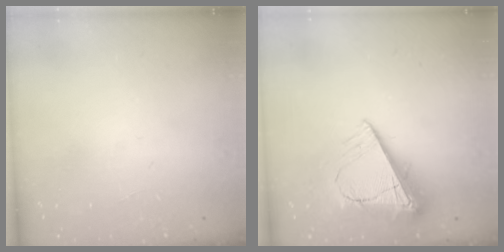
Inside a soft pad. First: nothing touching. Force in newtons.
{"total": 11.8, "press": 11.7, "slide": 1.5}